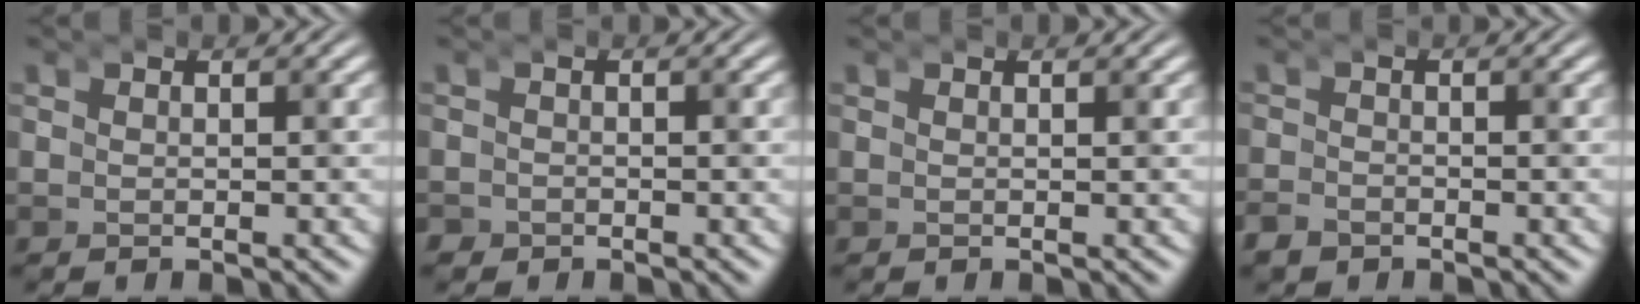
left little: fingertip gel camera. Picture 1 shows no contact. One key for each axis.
{"total": 1.6, "fx": -1.2, "fy": 1.0, "fz": -0.3, "tx": -0.016, "ty": -0.016, "tz": -0.020}
{"total": 0.0}
{"total": 1.7, "fx": -1.6, "fy": 0.2, "fz": -0.6, "tx": 0.001, "ty": -0.012, "tz": -0.028}